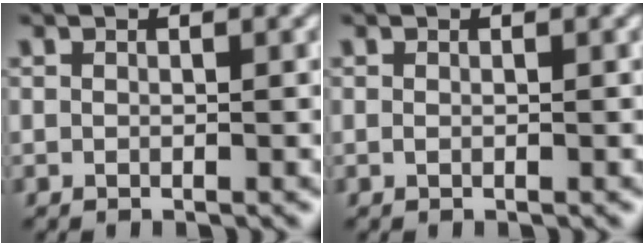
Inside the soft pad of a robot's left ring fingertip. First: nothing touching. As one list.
[{"total": 0.0}]